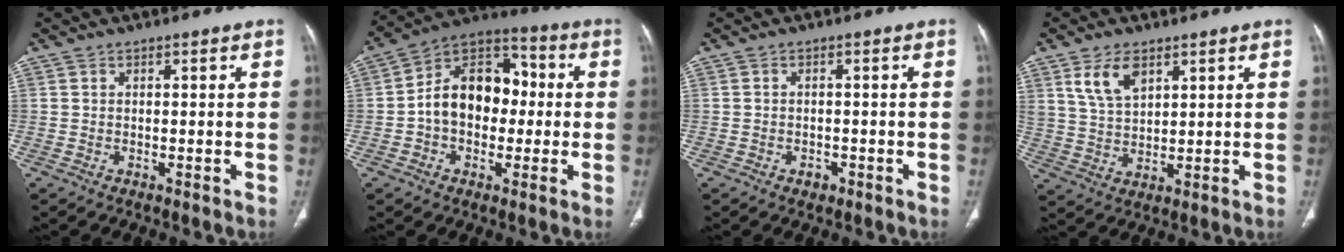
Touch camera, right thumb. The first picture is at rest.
{"total": 15.2, "force": [-0.3, 10.8, 10.6], "torque": [-0.135, 0.042, -0.015]}
{"total": 1.7, "force": [-0.9, 1.2, 0.7], "torque": [-0.008, 0.005, -0.009]}
{"total": 7.4, "force": [4.1, 4.1, 4.7], "torque": [-0.078, -0.019, 0.086]}